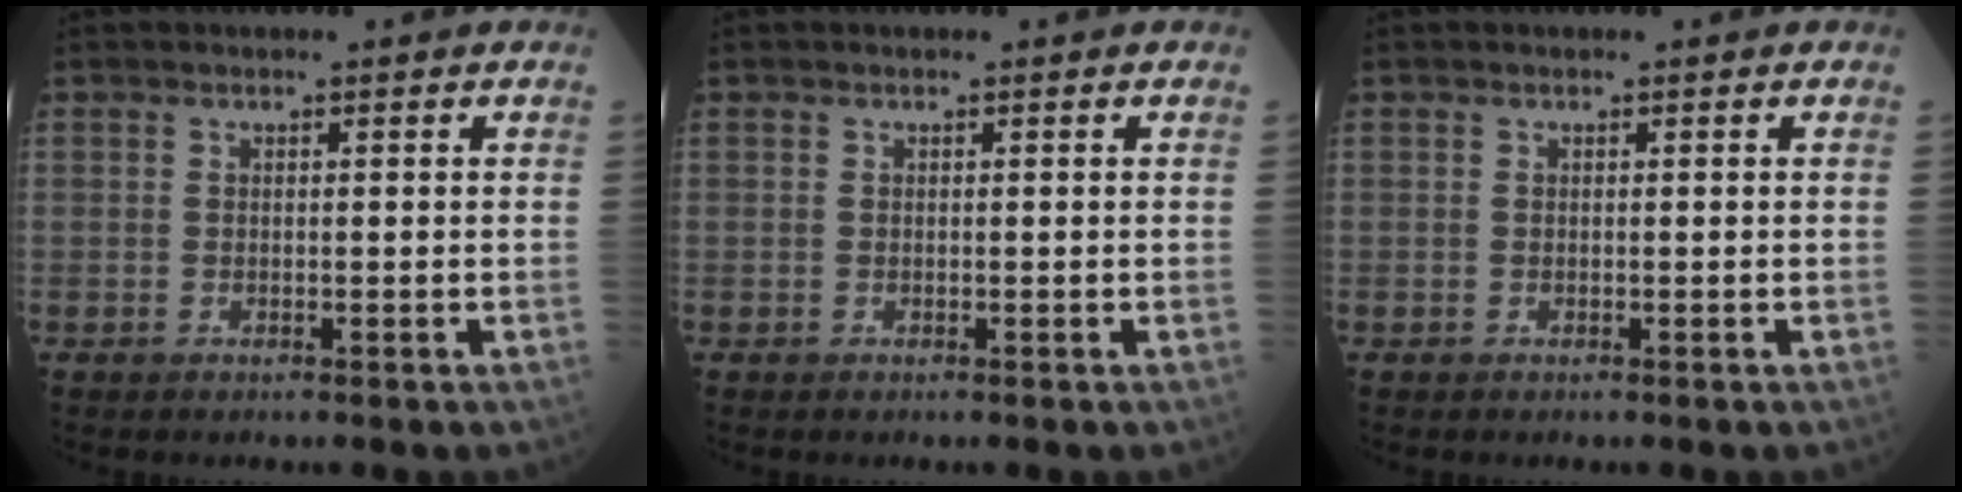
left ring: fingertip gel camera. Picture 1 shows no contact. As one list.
[{"total": 0.0}, {"total": 0.0}]